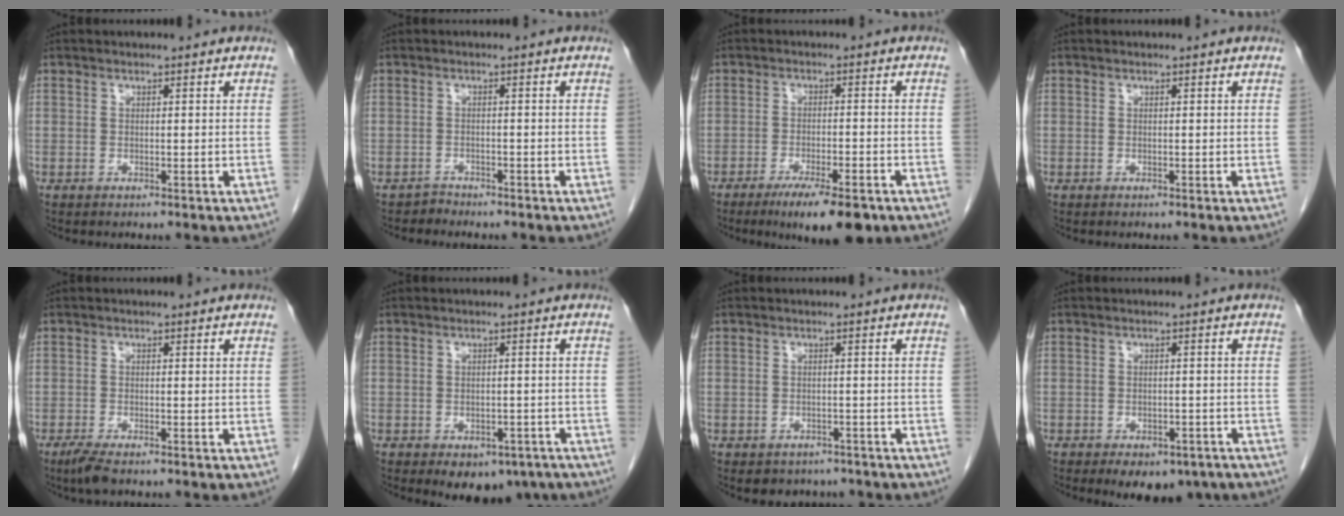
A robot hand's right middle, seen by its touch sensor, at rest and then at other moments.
{"total": 1.2, "force": [-1.1, 0.2, -0.6], "torque": [0.014, -0.003, -0.020]}
{"total": 9.3, "force": [-6.3, 1.8, 6.6], "torque": [-0.097, -0.016, -0.094]}
{"total": 0.0}
{"total": 3.0, "force": [-2.2, 0.5, 2.0], "torque": [-0.045, -0.009, -0.041]}
{"total": 7.6, "force": [-5.2, 4.4, 3.5], "torque": [-0.027, 0.006, -0.065]}
{"total": 4.5, "force": [-3.6, 2.6, 0.5], "torque": [0.003, 0.010, -0.043]}
{"total": 8.4, "force": [-6.0, 4.4, 3.9], "torque": [-0.040, 0.006, -0.077]}